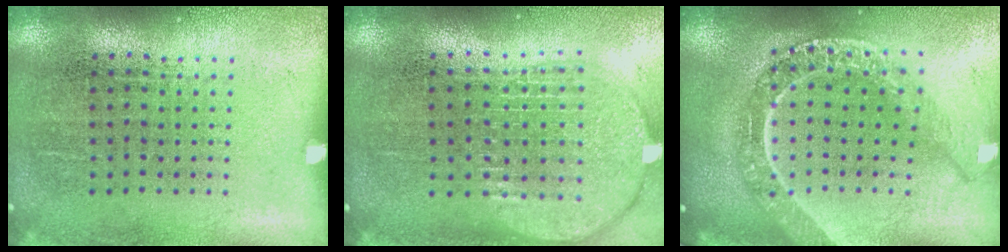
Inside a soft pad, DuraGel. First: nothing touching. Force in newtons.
{"total": 1.9, "press": 1.6, "slide": 1.0}
{"total": 2.4, "press": 2.0, "slide": 1.3}